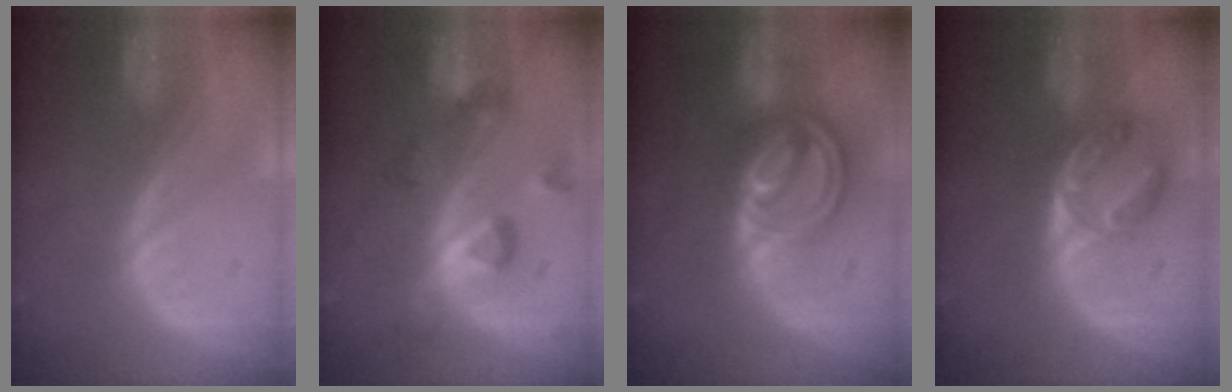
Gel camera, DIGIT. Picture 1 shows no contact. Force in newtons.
{"total": 6.6, "press": 6.6, "slide": 0.7}
{"total": 8.6, "press": 7.2, "slide": 4.7}
{"total": 6.0, "press": 5.6, "slide": 2.2}